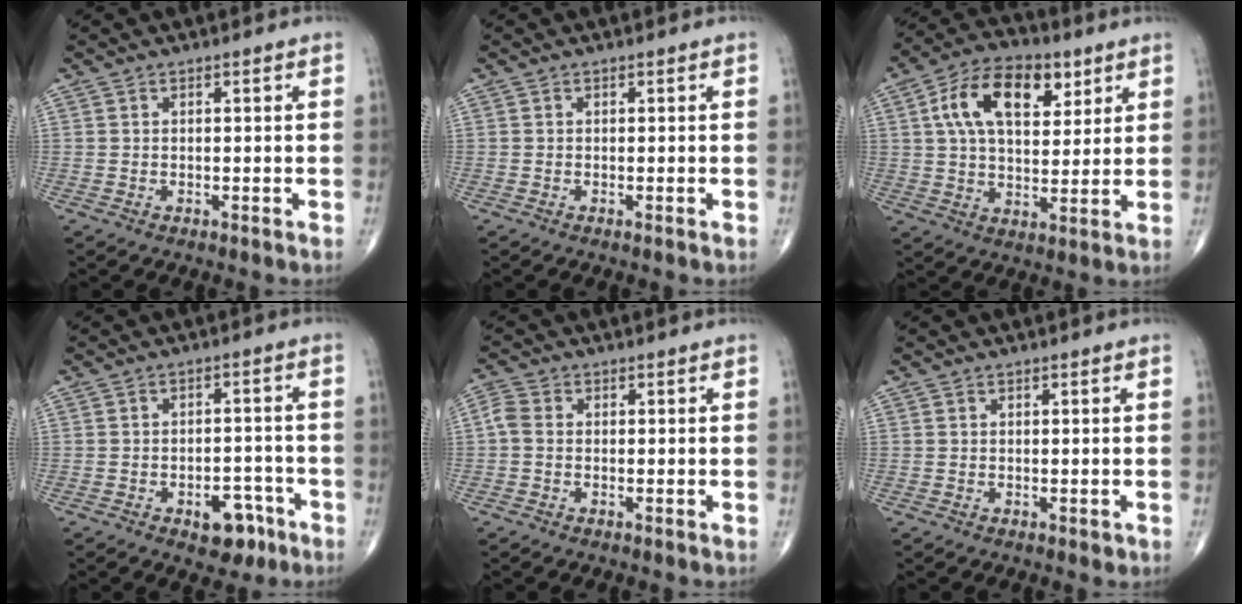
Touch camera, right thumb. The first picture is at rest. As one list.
[{"total": 0.0}, {"total": 15.6, "force": [5.9, 8.8, 11.5], "torque": [-0.173, -0.004, 0.098]}, {"total": 6.9, "force": [-3.7, 4.1, 4.2], "torque": [-0.028, 0.032, -0.045]}, {"total": 2.6, "force": [-0.3, 1.9, 1.8], "torque": [-0.040, 0.006, -0.016]}, {"total": 0.5, "force": [0.0, 0.4, 0.4], "torque": [-0.003, -0.001, 0.001]}]